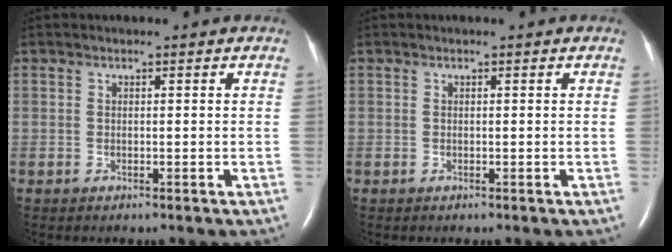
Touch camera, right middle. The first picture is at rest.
{"total": 0.0}